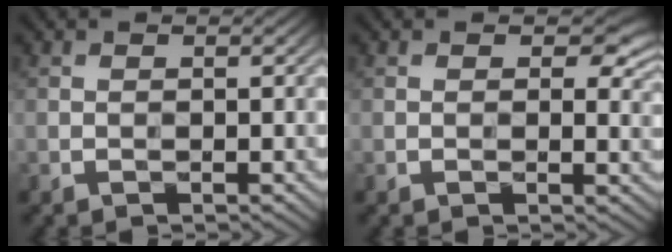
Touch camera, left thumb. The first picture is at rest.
{"total": 3.7, "force": [1.5, 2.4, 2.4], "torque": [-0.039, -0.009, 0.016]}